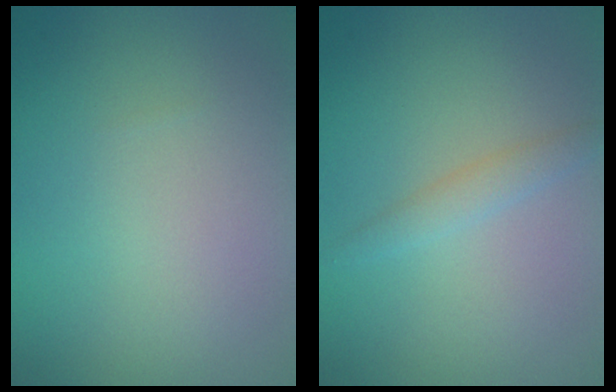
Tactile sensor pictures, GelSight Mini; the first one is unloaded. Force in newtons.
{"total": 1.4, "press": 1.4, "slide": 0.1}